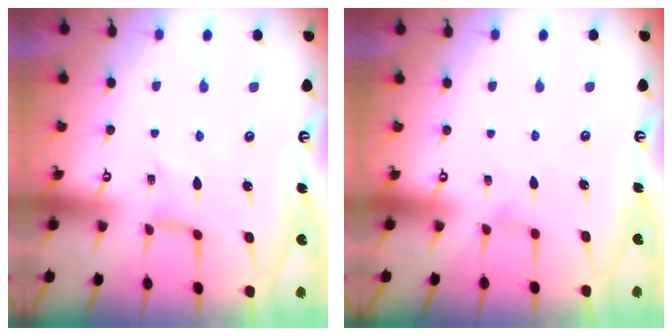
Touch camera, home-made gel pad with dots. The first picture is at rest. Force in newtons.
{"total": 0.6, "press": 0.5, "slide": 0.2}